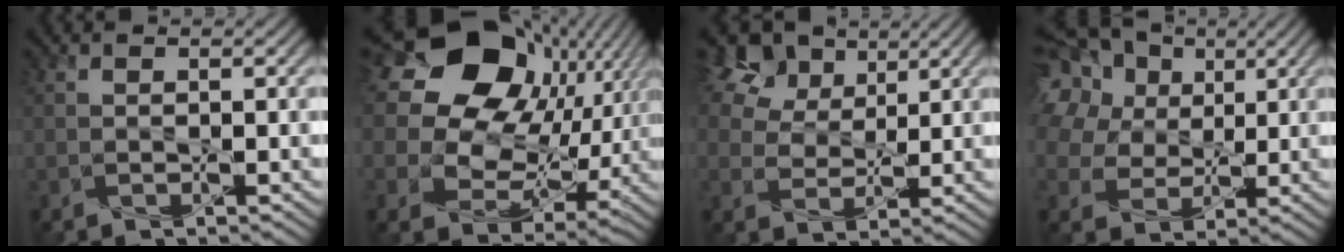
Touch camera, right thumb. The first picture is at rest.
{"total": 19.2, "force": [6.0, 14.2, 11.5], "torque": [-0.263, 0.028, 0.105]}
{"total": 10.4, "force": [6.0, 7.1, 4.6], "torque": [-0.141, 0.026, 0.121]}
{"total": 21.2, "force": [9.6, 15.8, 10.4], "torque": [-0.282, 0.058, 0.162]}